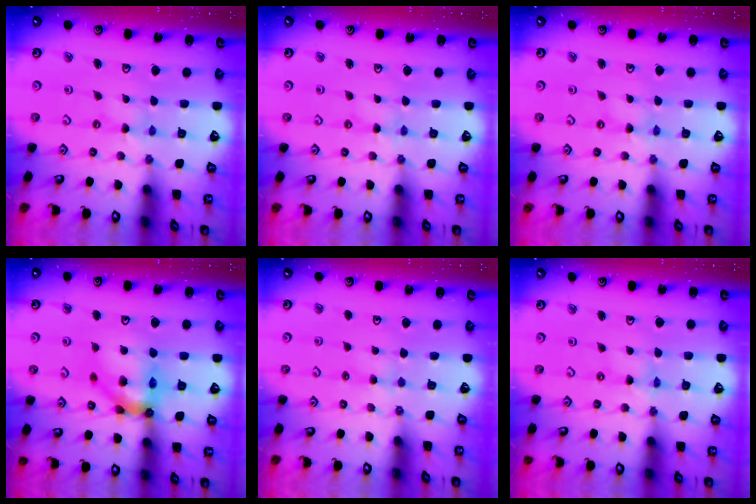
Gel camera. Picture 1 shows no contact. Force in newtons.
{"total": 1.8, "press": 1.8, "slide": 0.3}
{"total": 0.0}
{"total": 13.0, "press": 12.9, "slide": 1.5}
{"total": 1.6, "press": 1.5, "slide": 0.4}
{"total": 0.0}